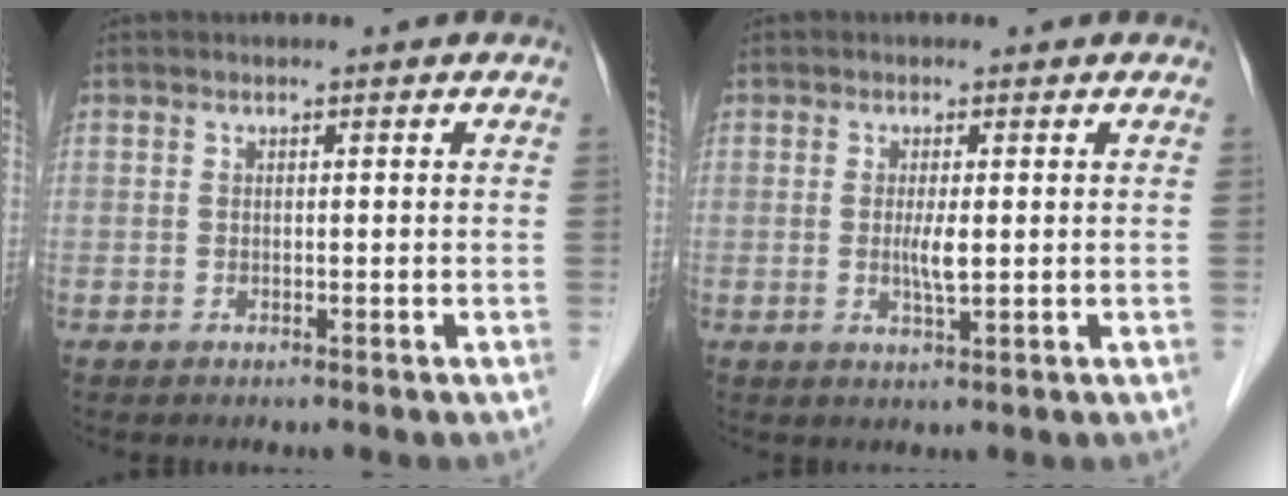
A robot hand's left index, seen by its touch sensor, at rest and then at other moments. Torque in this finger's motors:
{"motor_torque": [0.33, 0.26, 0.08, 0.06]}